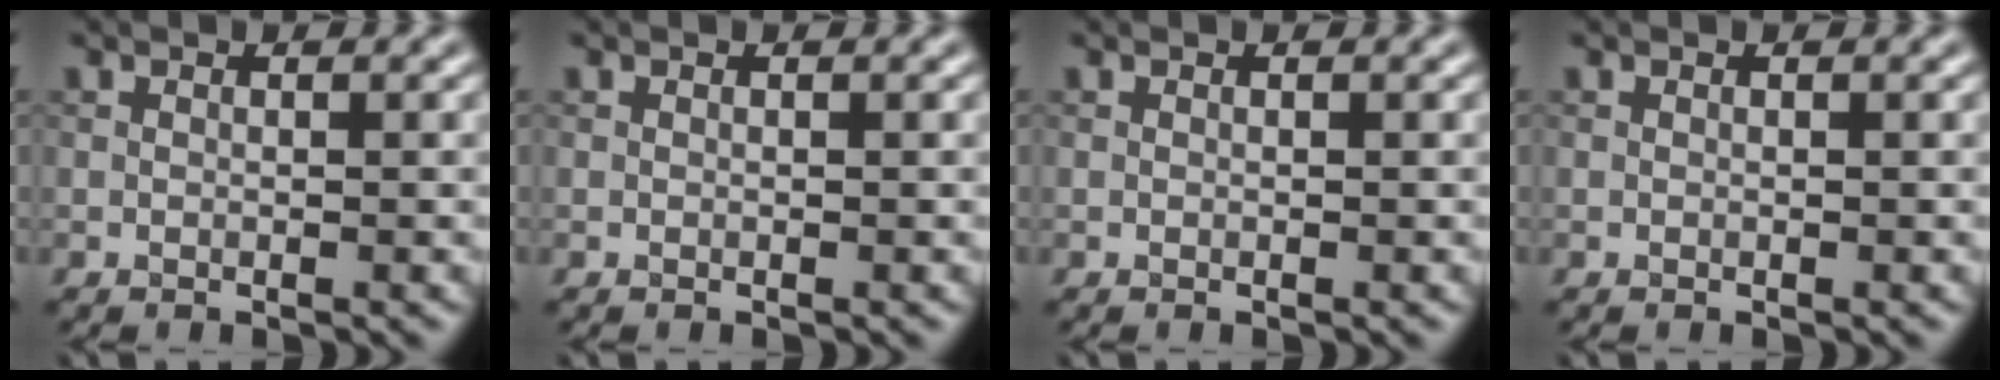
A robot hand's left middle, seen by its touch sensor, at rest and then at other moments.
{"total": 0.0}
{"total": 0.0}
{"total": 0.0}